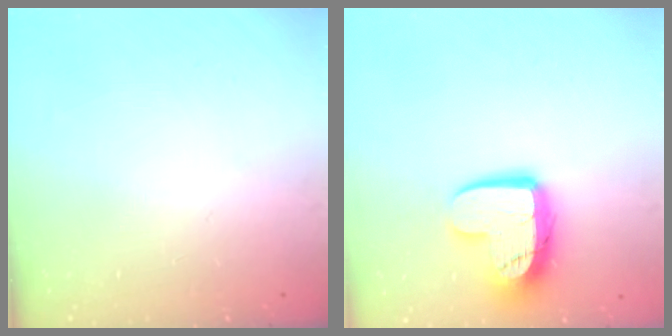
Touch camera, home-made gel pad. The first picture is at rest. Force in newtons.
{"total": 12.7, "press": 12.7, "slide": 1.0}